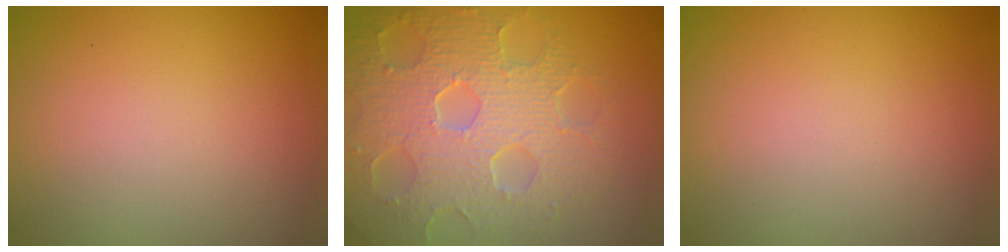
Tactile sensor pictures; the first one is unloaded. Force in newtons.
{"total": 8.3, "press": 5.9, "slide": 5.9}
{"total": 0.0}